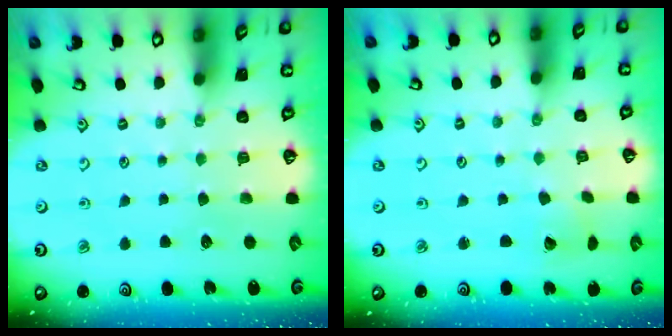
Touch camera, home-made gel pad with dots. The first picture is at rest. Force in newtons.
{"total": 2.1, "press": 2.1, "slide": 0.3}